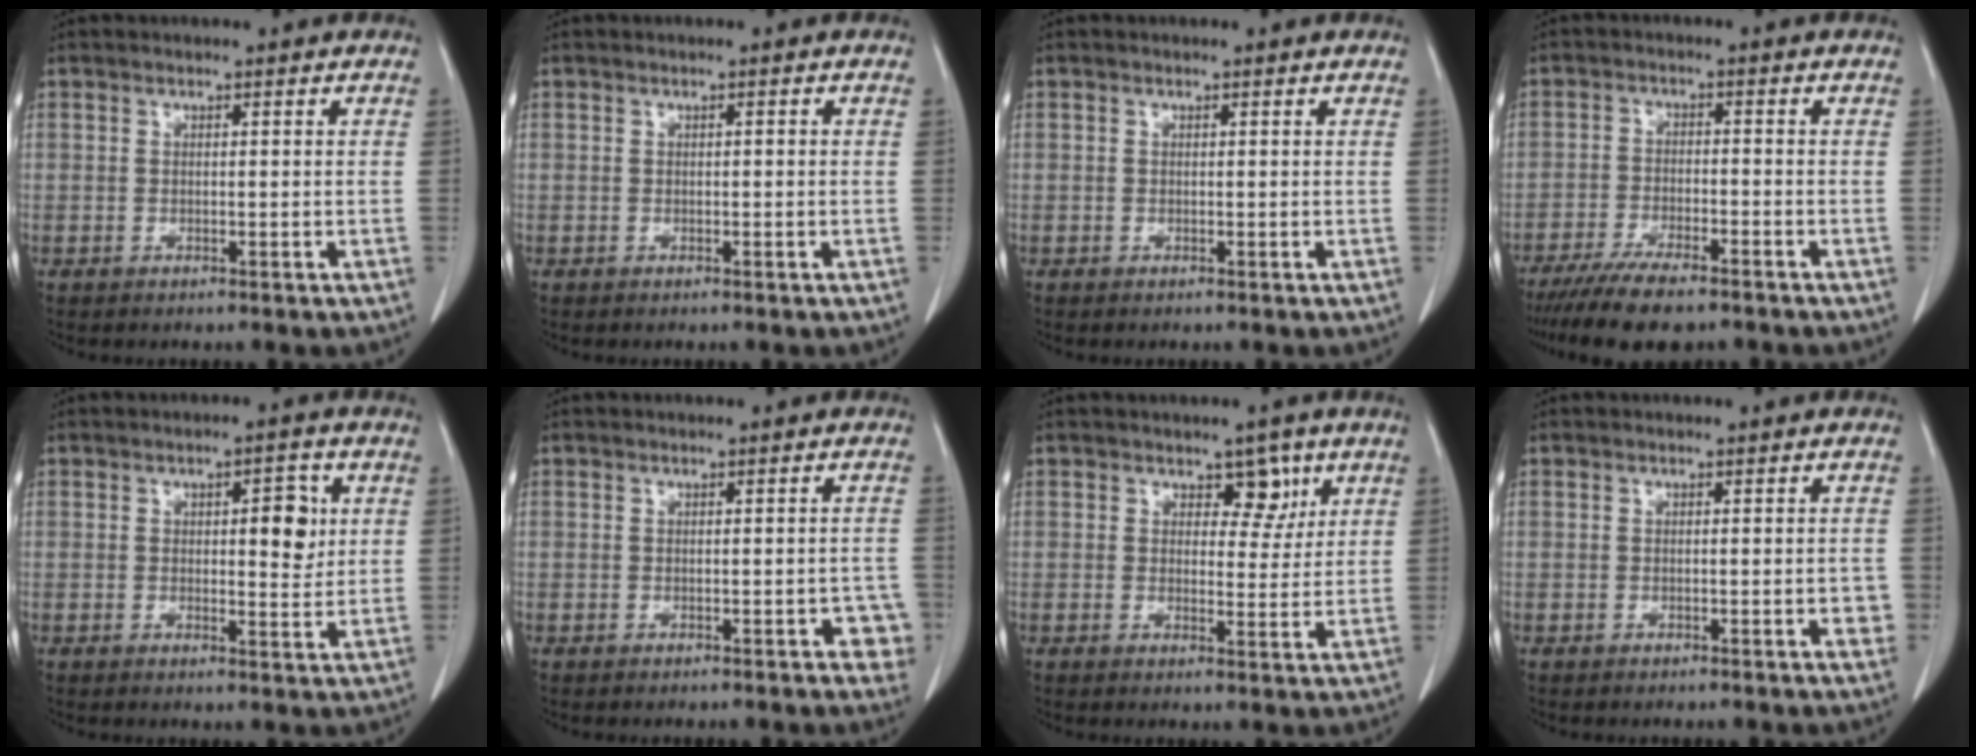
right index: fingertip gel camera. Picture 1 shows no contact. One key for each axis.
{"total": 0.0}
{"total": 0.0}
{"total": 9.5, "fx": -7.6, "fy": 2.0, "fz": 5.4, "tx": -0.086, "ty": -0.020, "tz": -0.124}
{"total": 5.3, "fx": 1.3, "fy": 2.0, "fz": 4.7, "tx": -0.058, "ty": 0.003, "tz": 0.018}
{"total": 3.2, "fx": -1.3, "fy": 1.3, "fz": 2.6, "tx": -0.013, "ty": 0.003, "tz": -0.013}
{"total": 4.2, "fx": 2.3, "fy": 2.5, "fz": 2.5, "tx": -0.021, "ty": 0.002, "tz": 0.032}
{"total": 1.5, "fx": -0.5, "fy": 0.5, "fz": 1.3, "tx": -0.012, "ty": 0.001, "tz": -0.005}